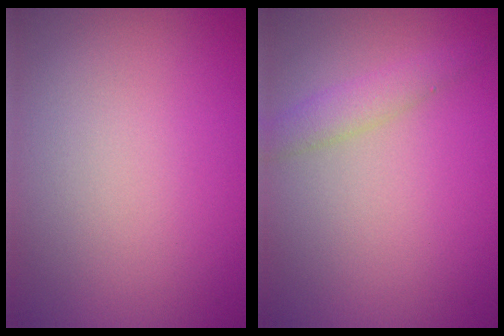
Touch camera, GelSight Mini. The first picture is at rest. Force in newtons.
{"total": 1.9, "press": 1.9, "slide": 0.2}